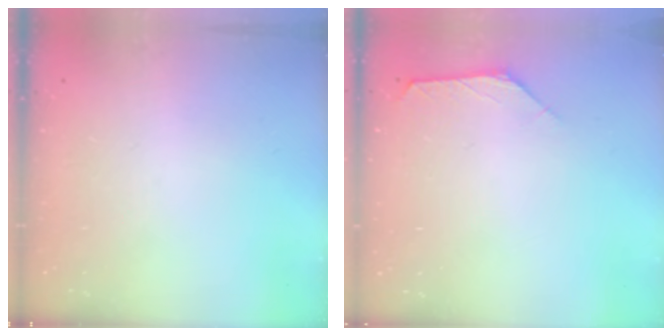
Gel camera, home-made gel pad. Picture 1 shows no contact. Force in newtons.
{"total": 1.6, "press": 1.5, "slide": 0.4}